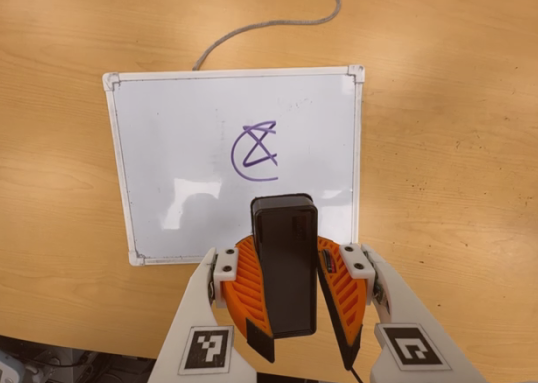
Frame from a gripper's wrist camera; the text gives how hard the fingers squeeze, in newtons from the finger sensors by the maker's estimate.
{"total": 11.9, "left": 12.1, "right": 11.6}